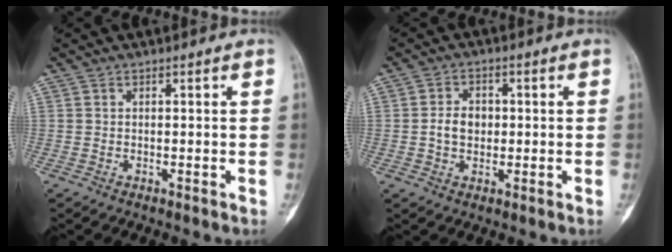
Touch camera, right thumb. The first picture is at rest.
{"total": 4.6, "force": [-0.1, 3.5, 3.0], "torque": [-0.044, 0.010, -0.005]}